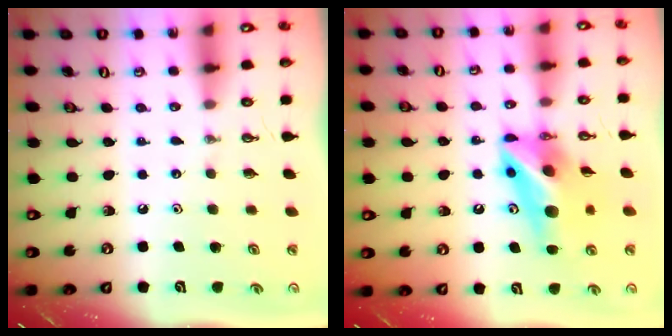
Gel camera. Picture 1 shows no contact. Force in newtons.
{"total": 12.5, "press": 12.3, "slide": 1.9}